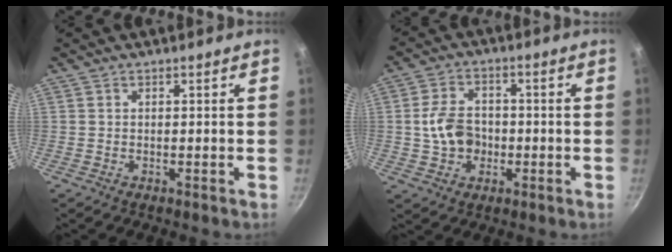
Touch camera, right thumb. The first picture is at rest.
{"total": 8.2, "force": [-1.0, 6.3, 5.2], "torque": [-0.077, 0.017, -0.021]}